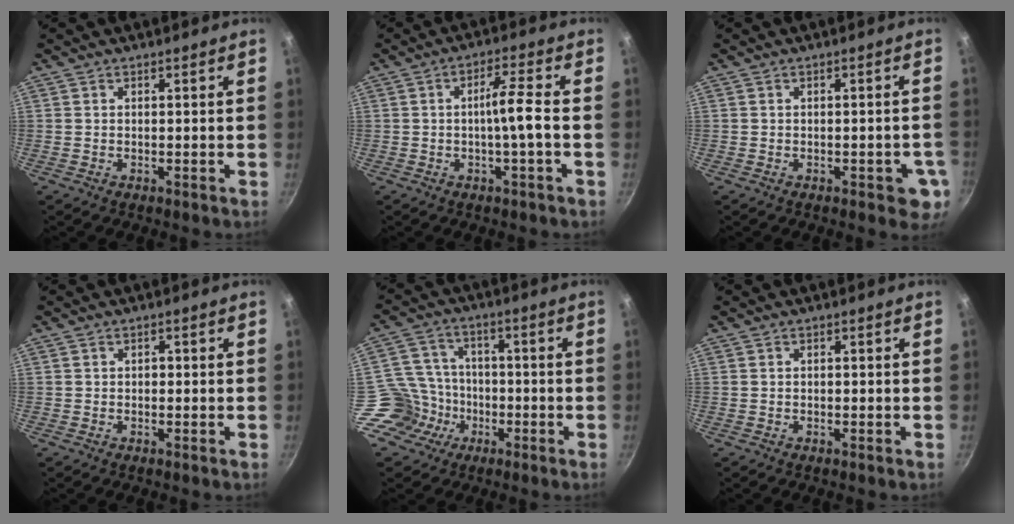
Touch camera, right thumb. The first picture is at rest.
{"total": 5.8, "force": [-1.0, -0.4, 5.7], "torque": [-0.103, 0.017, -0.018]}
{"total": 5.2, "force": [-1.7, 2.6, 4.2], "torque": [-0.027, 0.007, -0.018]}
{"total": 0.8, "force": [-0.2, 0.7, 0.4], "torque": [-0.002, 0.005, -0.004]}
{"total": 10.1, "force": [-4.4, 8.7, 2.3], "torque": [-0.012, 0.042, -0.089]}
{"total": 0.0}